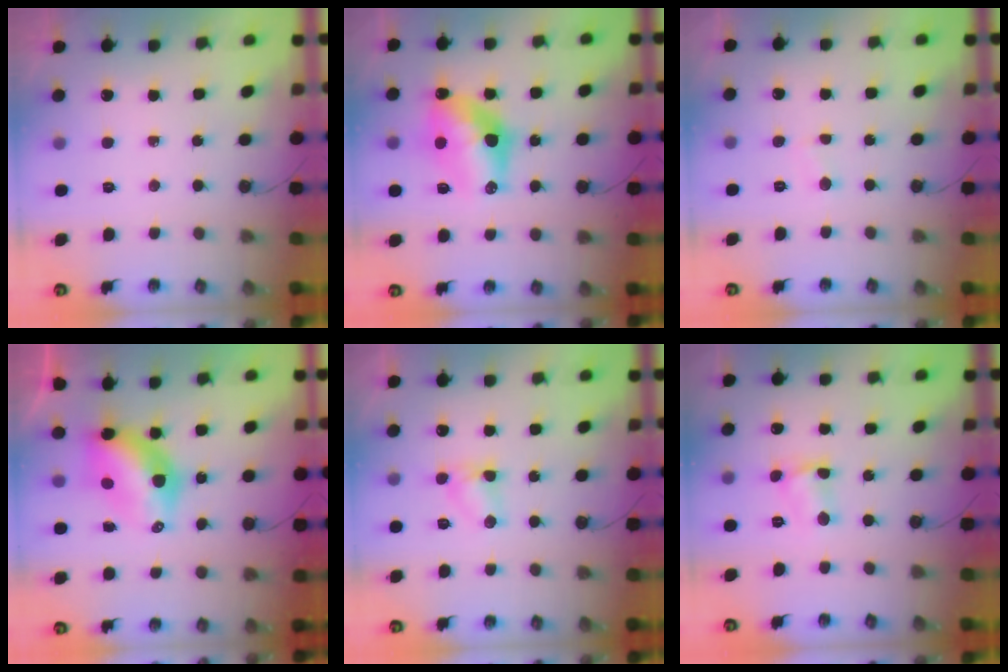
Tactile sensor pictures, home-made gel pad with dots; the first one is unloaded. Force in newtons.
{"total": 13.4, "press": 13.3, "slide": 1.0}
{"total": 1.7, "press": 1.6, "slide": 0.6}
{"total": 8.5, "press": 8.5, "slide": 0.7}
{"total": 3.8, "press": 3.8, "slide": 0.3}
{"total": 3.2, "press": 3.1, "slide": 0.4}